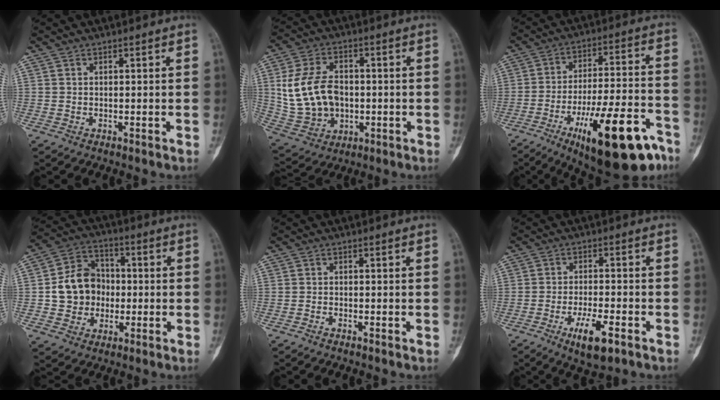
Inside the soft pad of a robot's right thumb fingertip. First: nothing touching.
{"total": 14.5, "force": [0.5, 10.5, 9.9], "torque": [-0.175, 0.009, 0.025]}
{"total": 23.1, "force": [-12.3, 7.0, 18.3], "torque": [-0.249, 0.063, -0.182]}
{"total": 11.6, "force": [-0.8, 10.0, 5.8], "torque": [-0.069, 0.027, -0.018]}
{"total": 0.7, "force": [-0.6, 0.2, 0.3], "torque": [-0.007, 0.005, -0.012]}
{"total": 7.9, "force": [-3.9, 2.4, 6.4], "torque": [-0.111, 0.008, -0.063]}